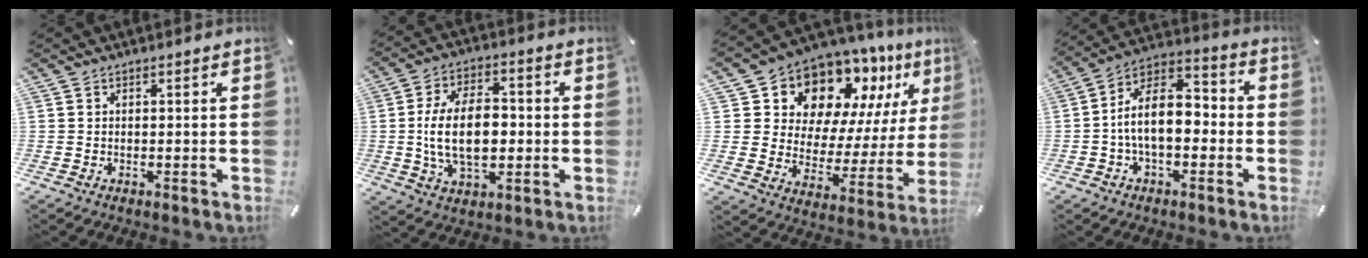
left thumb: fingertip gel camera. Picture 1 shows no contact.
{"total": 15.4, "force": [-0.8, 9.3, 12.2], "torque": [-0.238, 0.006, -0.016]}
{"total": 13.2, "force": [10.9, 6.8, 2.6], "torque": [-0.051, -0.117, 0.189]}
{"total": 12.4, "force": [-2.6, 7.2, 9.7], "torque": [-0.187, 0.008, -0.049]}